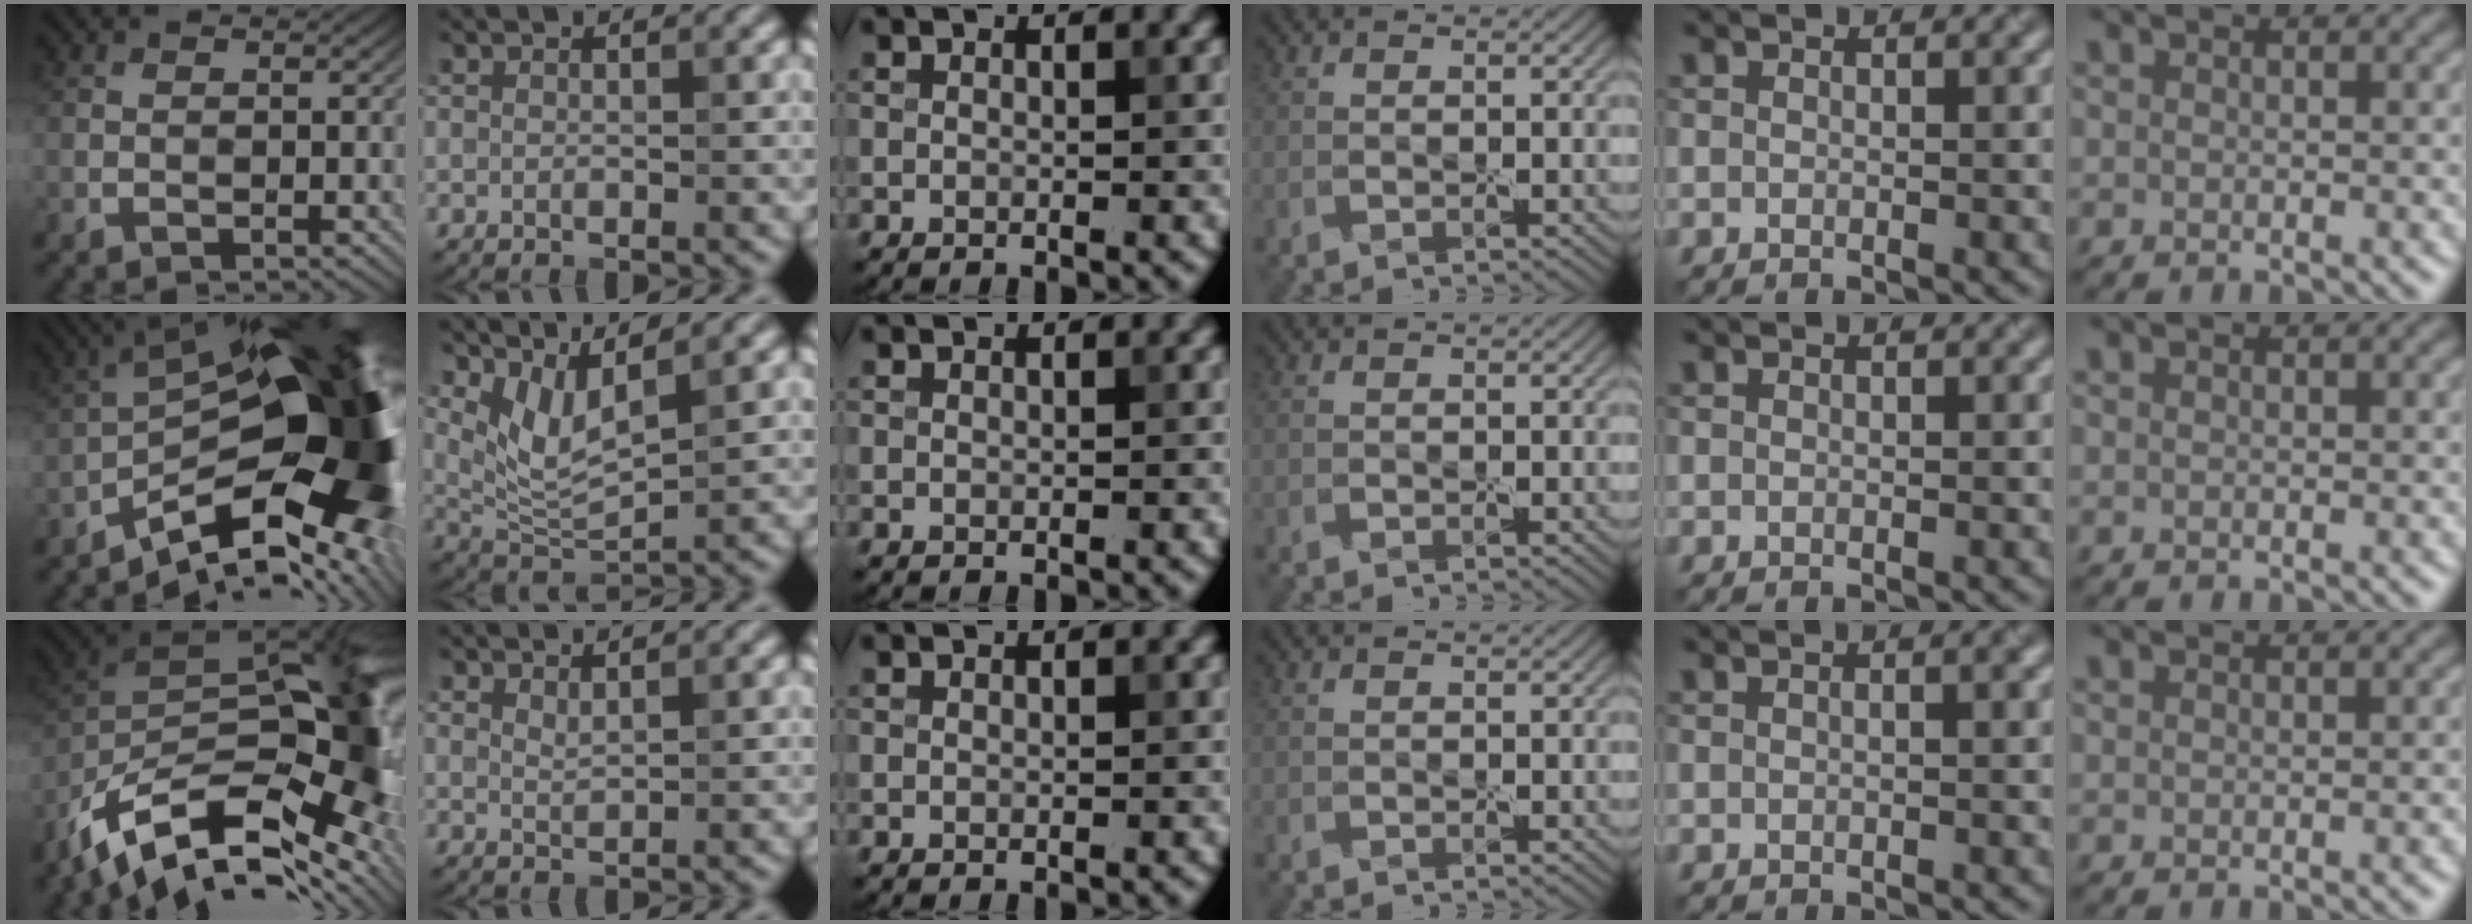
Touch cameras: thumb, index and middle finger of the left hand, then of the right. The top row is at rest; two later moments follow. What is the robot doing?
{"motion": "wrap", "object": "adhesive wrap"}